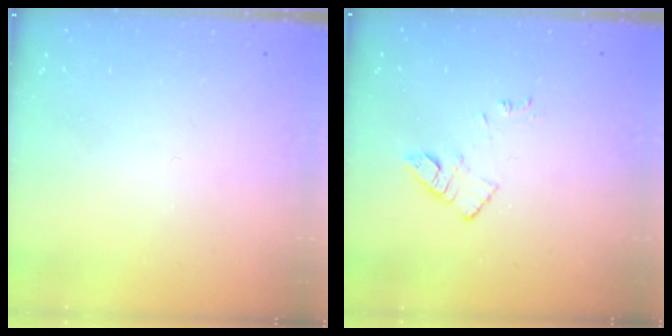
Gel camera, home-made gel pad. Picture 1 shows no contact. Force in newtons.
{"total": 8.3, "press": 8.3, "slide": 0.6}